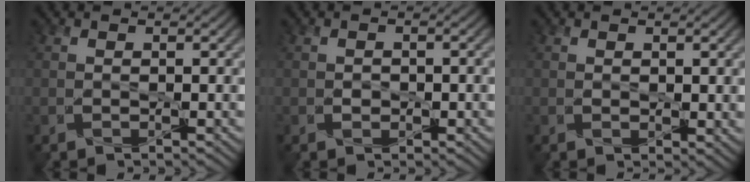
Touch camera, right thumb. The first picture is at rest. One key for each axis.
{"total": 0.0}
{"total": 2.1, "fx": 0.9, "fy": 1.2, "fz": 1.5, "tx": -0.031, "ty": -0.009, "tz": 0.014}